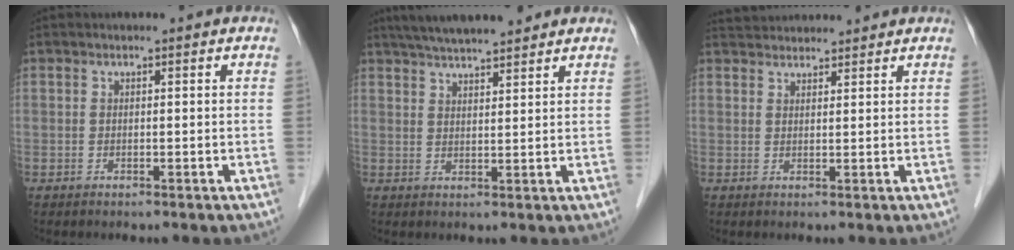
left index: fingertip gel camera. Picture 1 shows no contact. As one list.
[{"total": 9.8, "force": [8.6, 1.3, 4.6], "torque": [-0.071, 0.027, 0.131]}, {"total": 6.2, "force": [6.0, 1.0, 1.1], "torque": [-0.018, 0.039, 0.092]}]